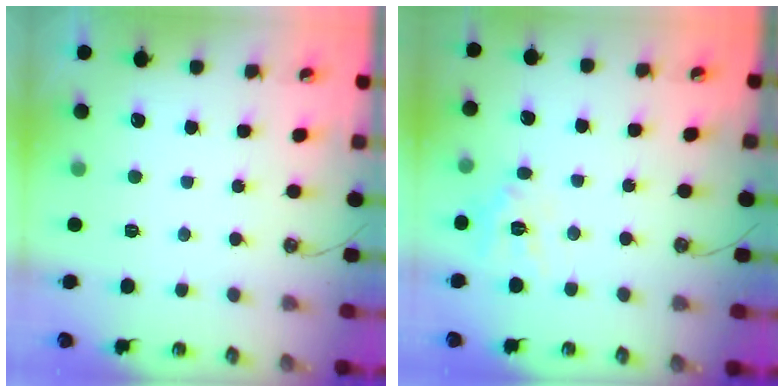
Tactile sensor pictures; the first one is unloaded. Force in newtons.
{"total": 10.7, "press": 10.7, "slide": 1.2}